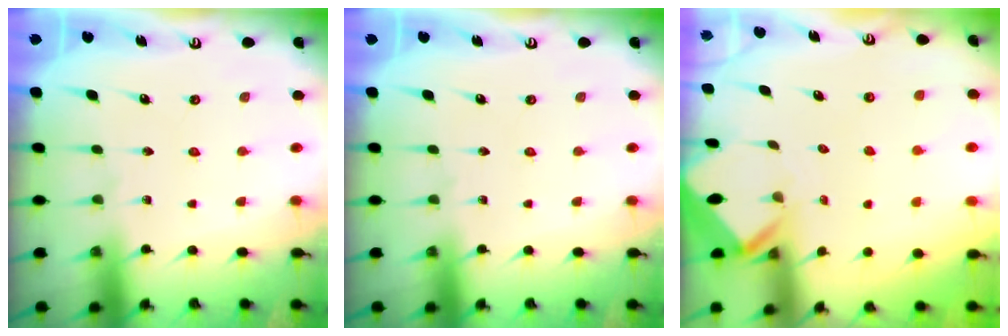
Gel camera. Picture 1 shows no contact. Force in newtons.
{"total": 0.0}
{"total": 2.6, "press": 2.6, "slide": 0.1}